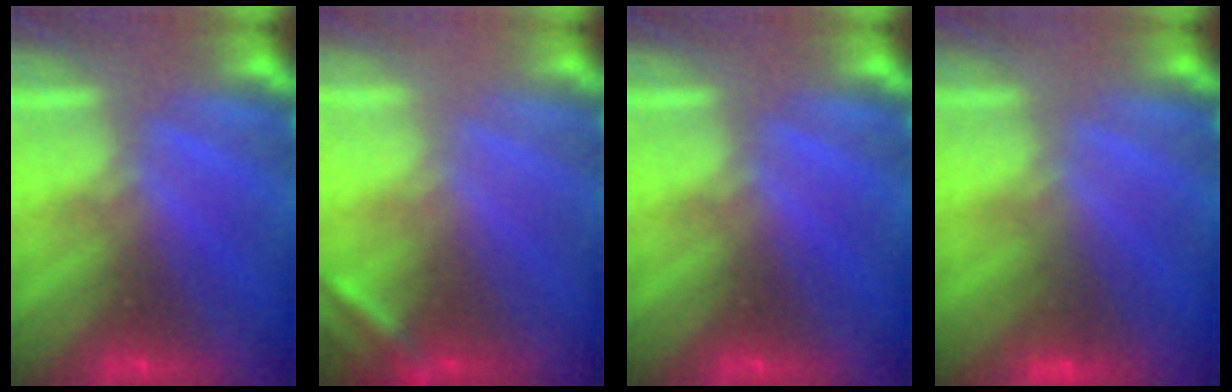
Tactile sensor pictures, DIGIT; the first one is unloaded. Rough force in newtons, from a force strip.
{"total": 2.6}
{"total": 0.0}
{"total": 2.9}